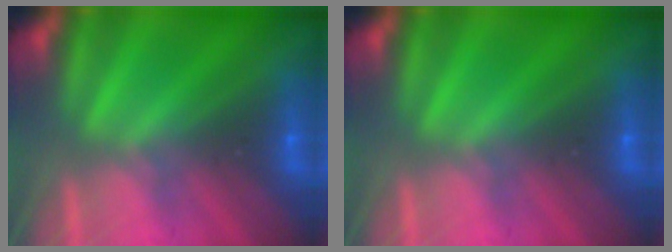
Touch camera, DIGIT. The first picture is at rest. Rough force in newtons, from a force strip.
{"total": 0.0}